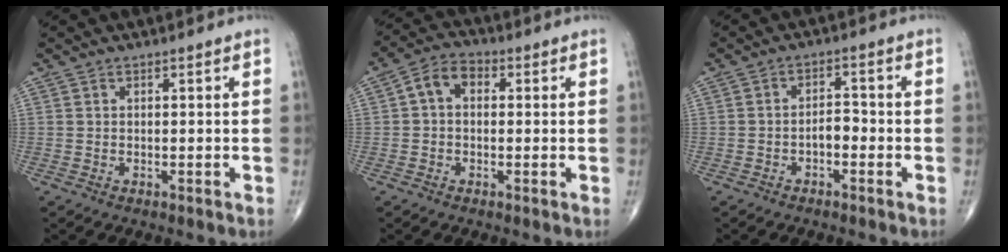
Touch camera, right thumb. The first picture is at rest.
{"total": 5.7, "force": [0.7, 4.0, 4.0], "torque": [-0.061, 0.023, 0.002]}
{"total": 3.0, "force": [-1.3, 1.7, 2.2], "torque": [-0.025, 0.020, -0.026]}